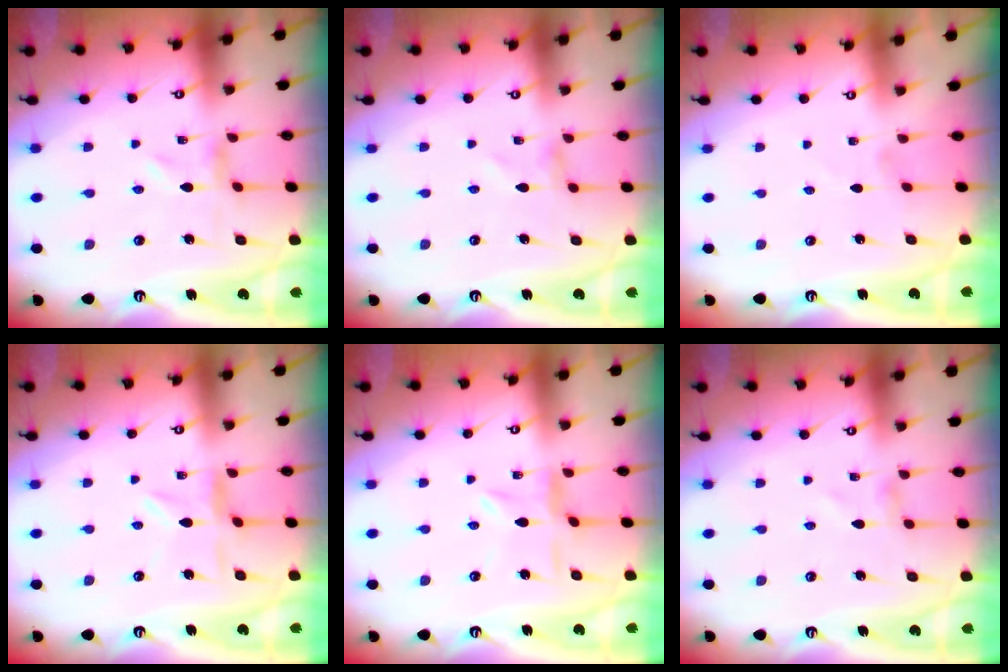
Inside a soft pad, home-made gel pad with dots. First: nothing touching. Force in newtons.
{"total": 0.8, "press": 0.8, "slide": 0.1}
{"total": 1.2, "press": 1.2, "slide": 0.1}
{"total": 2.4, "press": 2.4, "slide": 0.3}
{"total": 3.6, "press": 3.6, "slide": 0.3}
{"total": 0.0}